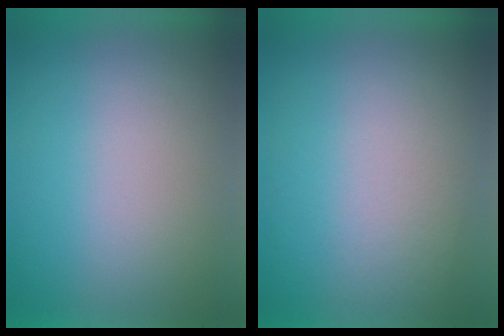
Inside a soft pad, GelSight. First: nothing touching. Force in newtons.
{"total": 2.6}